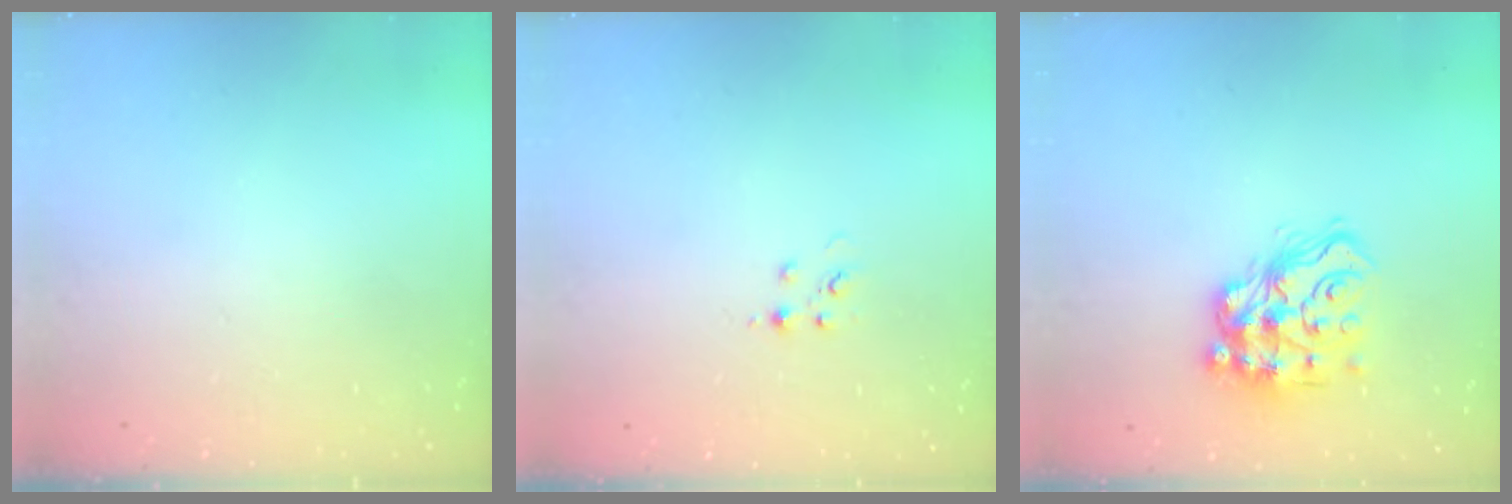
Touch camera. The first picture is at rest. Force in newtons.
{"total": 3.8, "press": 3.7, "slide": 0.5}
{"total": 16.4, "press": 16.4, "slide": 1.0}